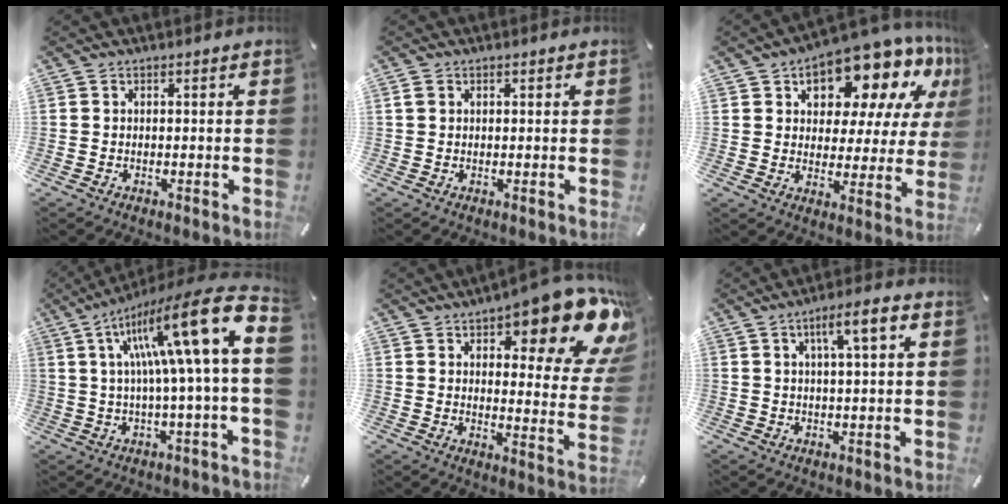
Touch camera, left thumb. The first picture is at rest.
{"total": 1.2, "force": [0.4, 1.0, 0.6], "torque": [-0.012, 0.005, 0.006]}
{"total": 14.9, "force": [11.1, 7.1, 7.0], "torque": [-0.109, -0.088, 0.187]}
{"total": 23.1, "force": [8.0, 3.2, 21.5], "torque": [-0.357, -0.062, 0.118]}
{"total": 17.3, "force": [11.4, 5.7, 11.7], "torque": [-0.146, -0.093, 0.184]}
{"total": 6.7, "force": [2.4, 0.9, 6.2], "torque": [-0.108, -0.004, 0.034]}